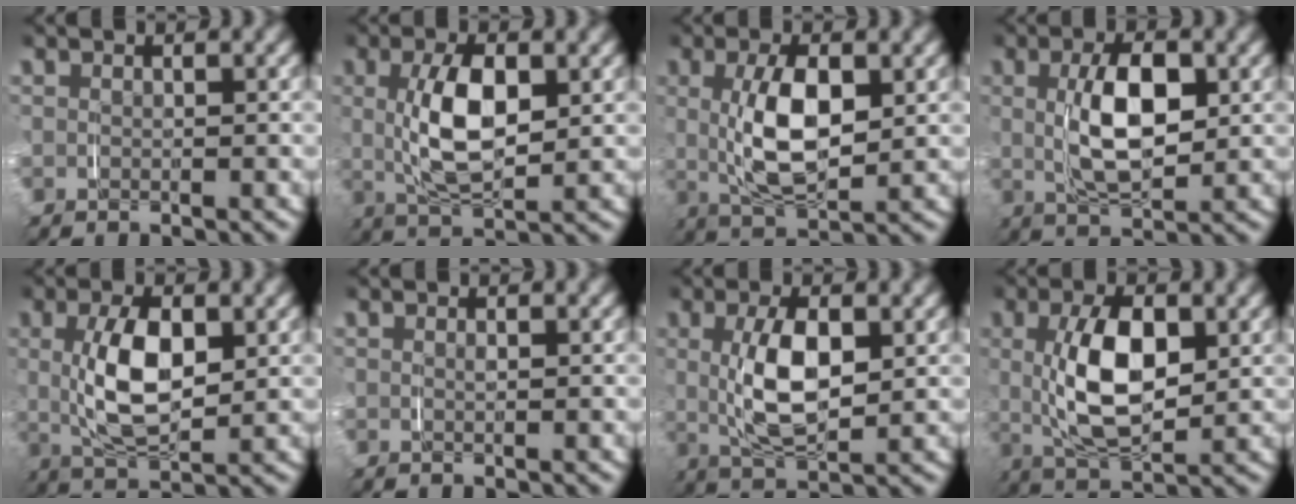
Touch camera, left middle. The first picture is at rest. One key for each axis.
{"total": 2.8, "fx": 1.0, "fy": -0.2, "fz": 2.6, "tx": -0.034, "ty": 0.005, "tz": 0.017}
{"total": 2.9, "fx": 0.9, "fy": 0.1, "fz": 2.7, "tx": -0.038, "ty": 0.003, "tz": 0.018}
{"total": 2.9, "fx": 0.8, "fy": 0.4, "fz": 2.8, "tx": -0.030, "ty": 0.004, "tz": 0.017}
{"total": 2.7, "fx": 1.0, "fy": 0.1, "fz": 2.5, "tx": -0.036, "ty": 0.003, "tz": 0.017}
{"total": 0.5, "fx": 0.2, "fy": -0.5, "fz": -0.1, "tx": 0.006, "ty": 0.001, "tz": 0.004}
{"total": 2.6, "fx": 0.9, "fy": -0.2, "fz": 2.4, "tx": -0.032, "ty": 0.004, "tz": 0.017}
{"total": 3.4, "fx": 1.0, "fy": 0.6, "fz": 3.2, "tx": -0.045, "ty": 0.004, "tz": 0.017}